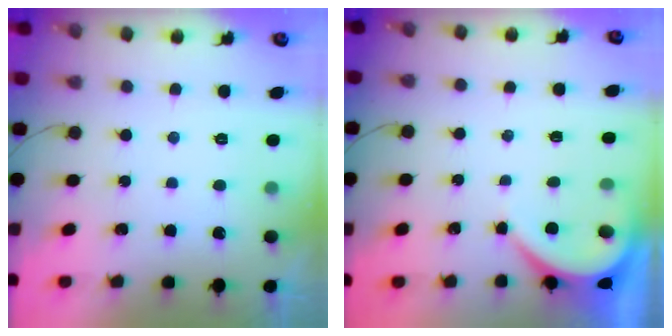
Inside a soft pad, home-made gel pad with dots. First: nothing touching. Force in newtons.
{"total": 4.0, "press": 3.9, "slide": 0.6}